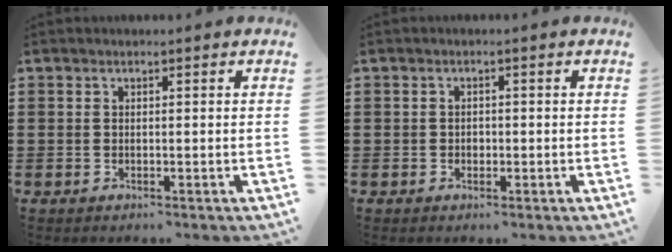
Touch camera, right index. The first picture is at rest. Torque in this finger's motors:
{"motor_torque": [-0.12, 2.02, 0.00, 0.02]}